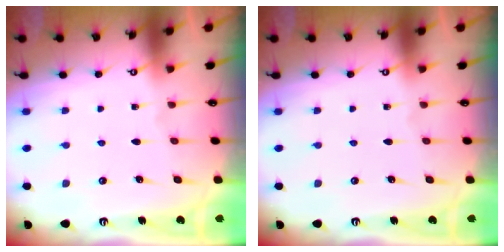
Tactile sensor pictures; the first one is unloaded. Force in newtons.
{"total": 0.0}